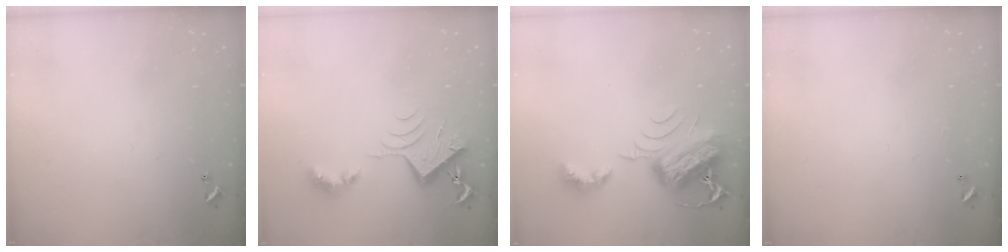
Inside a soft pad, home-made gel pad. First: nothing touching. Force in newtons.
{"total": 7.7, "press": 7.6, "slide": 0.6}
{"total": 9.2, "press": 9.2, "slide": 1.0}
{"total": 2.9, "press": 2.9, "slide": 0.1}